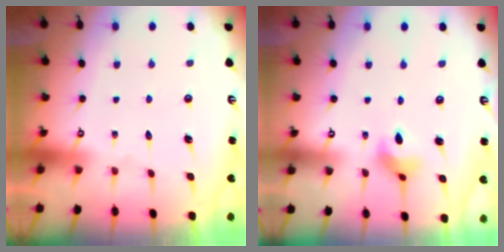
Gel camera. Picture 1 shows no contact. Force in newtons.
{"total": 5.0, "press": 5.0, "slide": 0.5}